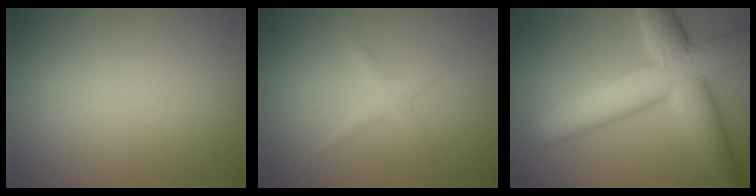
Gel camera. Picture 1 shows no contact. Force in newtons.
{"total": 1.8, "press": 1.8, "slide": 0.1}
{"total": 9.7, "press": 9.7, "slide": 0.2}